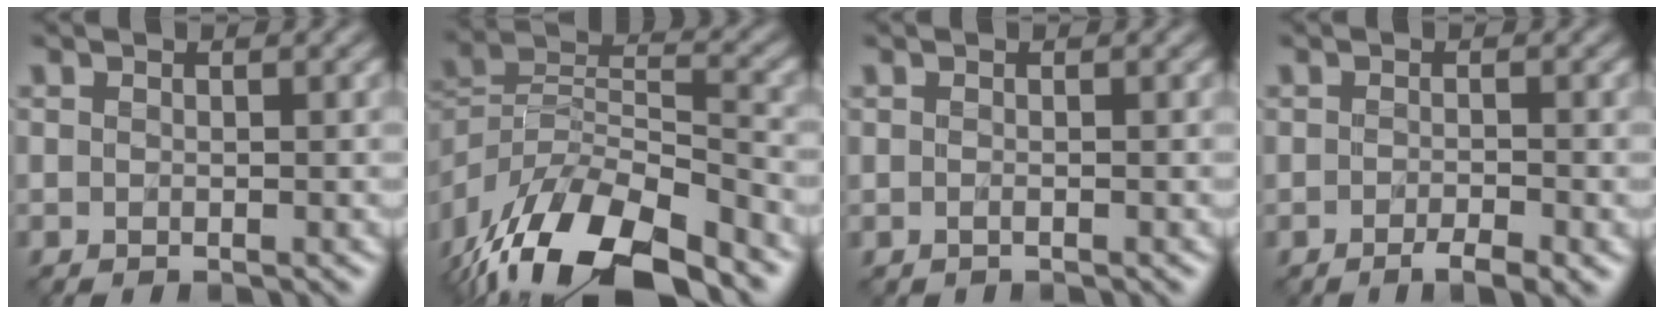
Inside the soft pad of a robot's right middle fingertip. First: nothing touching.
{"total": 13.7, "force": [-9.7, 5.0, 8.3], "torque": [-0.165, 0.007, -0.168]}
{"total": 0.0}
{"total": 2.0, "force": [-1.3, 0.4, 1.5], "torque": [-0.024, -0.003, -0.022]}